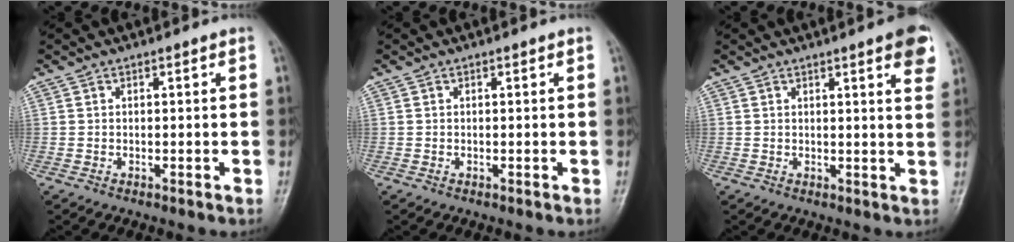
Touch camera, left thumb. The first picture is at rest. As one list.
[{"total": 0.0}, {"total": 6.1, "force": [3.2, 1.1, 5.0], "torque": [-0.051, -0.010, 0.034]}]